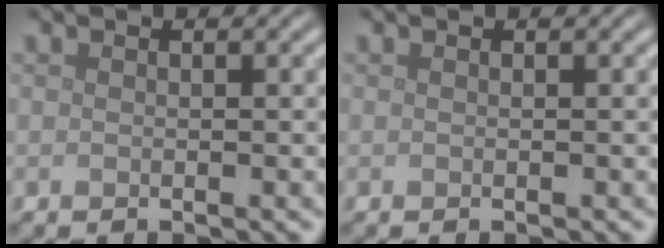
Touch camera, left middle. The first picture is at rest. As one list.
[{"total": 0.0}]